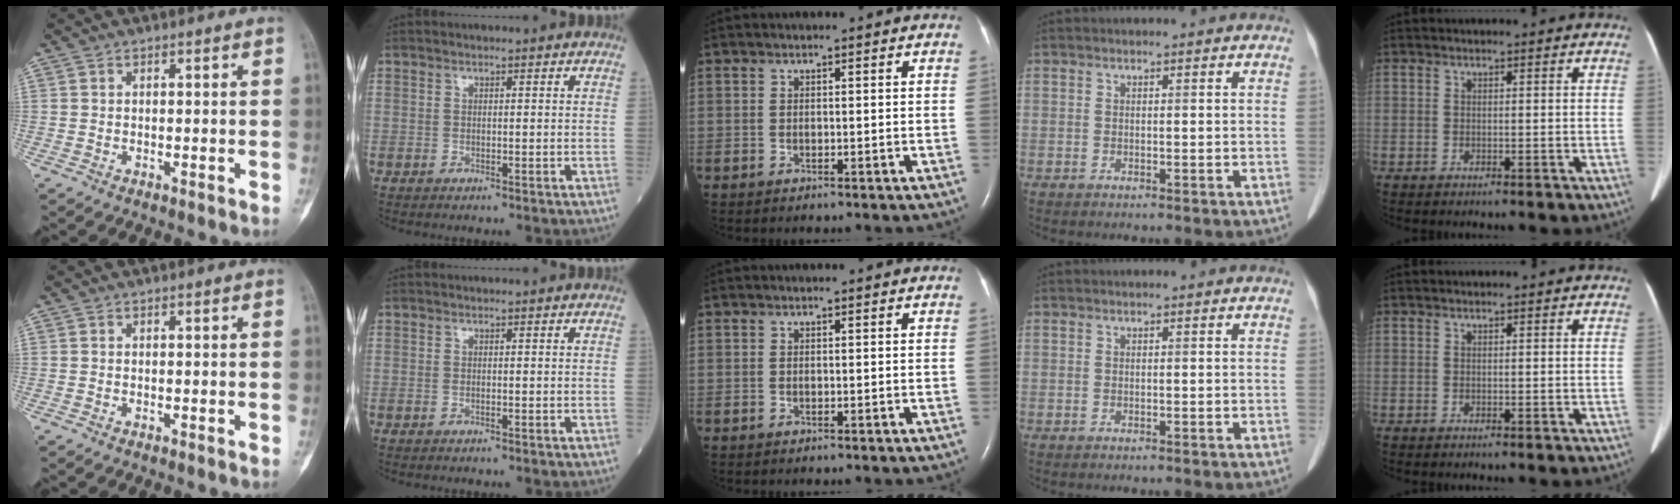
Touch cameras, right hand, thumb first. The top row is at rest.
{}